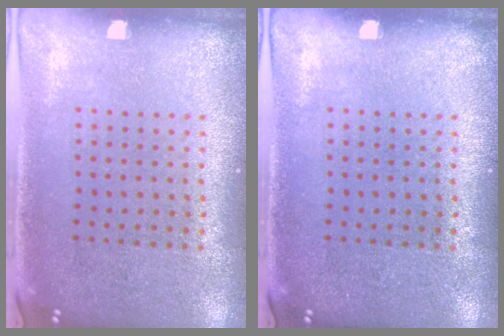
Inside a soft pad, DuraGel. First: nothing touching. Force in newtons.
{"total": 0.0}